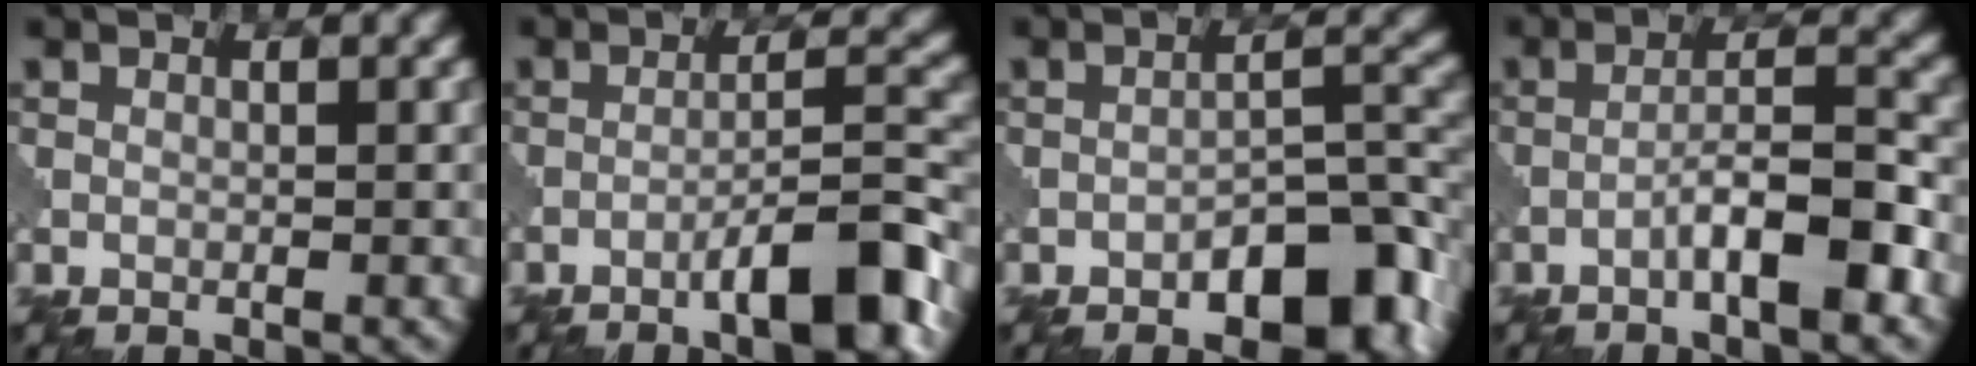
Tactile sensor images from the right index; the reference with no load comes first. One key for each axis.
{"total": 6.9, "fx": -4.2, "fy": 1.0, "fz": 5.3, "tx": -0.075, "ty": 0.017, "tz": -0.070}
{"total": 7.3, "fx": -4.3, "fy": 3.0, "fz": 5.2, "tx": -0.064, "ty": 0.015, "tz": -0.065}
{"total": 5.4, "fx": -2.6, "fy": 0.9, "fz": 4.7, "tx": -0.073, "ty": 0.018, "tz": -0.048}